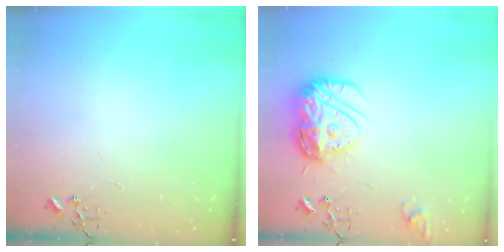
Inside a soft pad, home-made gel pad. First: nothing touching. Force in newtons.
{"total": 16.3, "press": 16.3, "slide": 1.6}